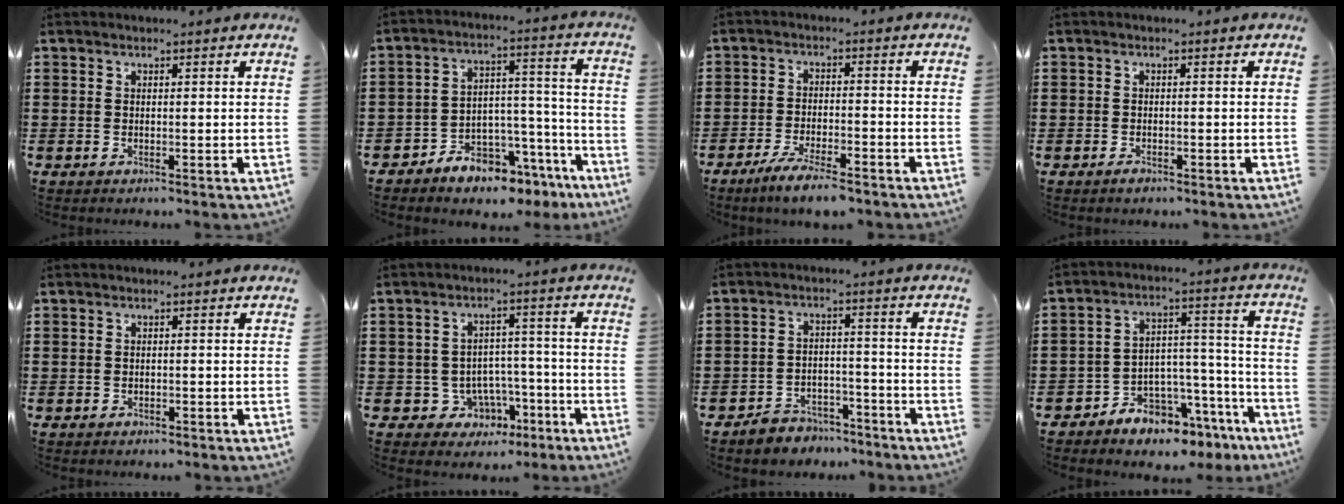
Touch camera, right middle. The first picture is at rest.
{"total": 5.9, "force": [-5.6, 1.9, 0.3], "torque": [-0.005, 0.013, -0.109]}
{"total": 5.2, "force": [-4.6, 0.4, 2.4], "torque": [-0.059, -0.007, -0.091]}
{"total": 1.0, "force": [-0.8, 0.4, 0.3], "torque": [-0.008, -0.003, -0.016]}
{"total": 0.8, "force": [-0.7, 0.4, 0.0], "torque": [-0.003, 0.001, -0.017]}
{"total": 5.6, "force": [-2.8, 4.7, 1.2], "torque": [-0.036, 0.018, -0.046]}
{"total": 4.4, "force": [-4.3, 1.1, 0.1], "torque": [-0.004, 0.012, -0.088]}
{"total": 5.9, "force": [-5.6, 2.0, -0.2], "torque": [0.003, 0.005, -0.108]}